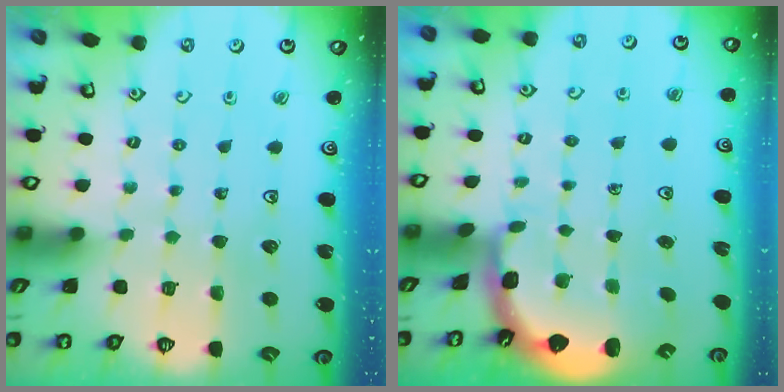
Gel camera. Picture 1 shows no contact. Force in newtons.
{"total": 2.5, "press": 1.9, "slide": 1.6}